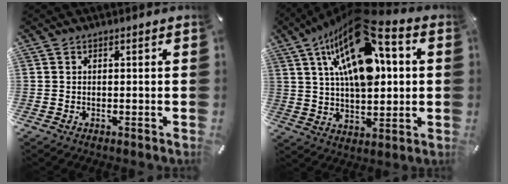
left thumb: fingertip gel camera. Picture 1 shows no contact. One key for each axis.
{"total": 23.5, "fx": 9.1, "fy": 11.9, "fz": 18.2, "tx": -0.325, "ty": -0.035, "tz": 0.142}